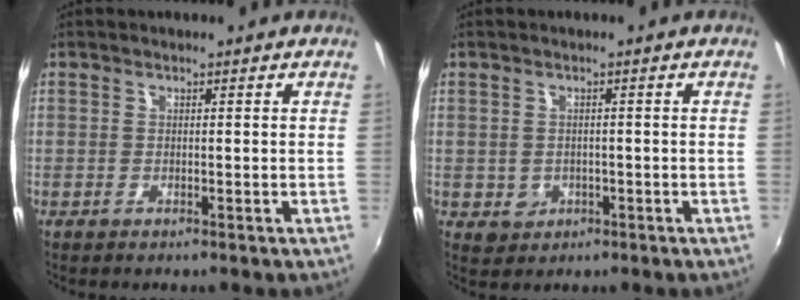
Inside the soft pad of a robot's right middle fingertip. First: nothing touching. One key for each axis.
{"total": 3.3, "fx": -0.8, "fy": 3.1, "fz": 1.0, "tx": -0.023, "ty": -0.002, "tz": -0.005}